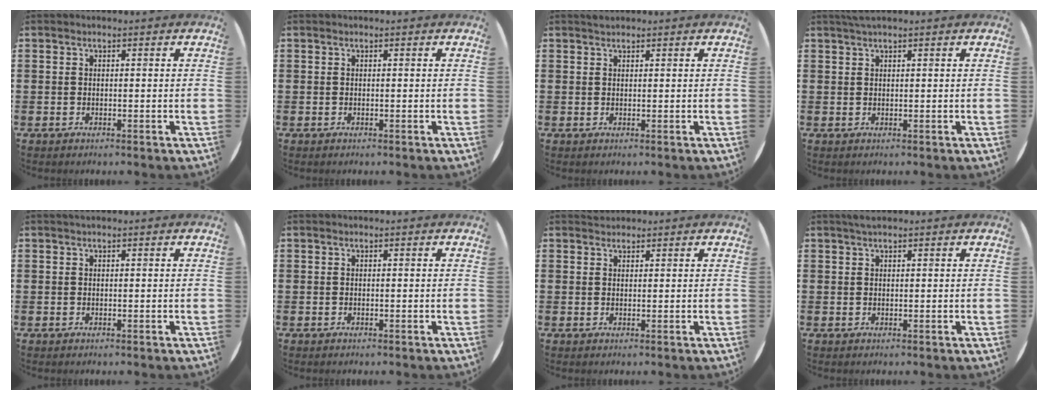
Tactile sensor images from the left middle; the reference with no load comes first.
{"total": 0.0}
{"total": 0.6, "force": [0.6, 0.2, 0.1], "torque": [-0.003, 0.001, 0.012]}
{"total": 1.1, "force": [0.9, -0.1, 0.7], "torque": [-0.014, 0.002, 0.016]}
{"total": 0.0}
{"total": 0.0}
{"total": 1.0, "force": [0.9, 0.3, -0.1], "torque": [-0.001, 0.002, 0.019]}
{"total": 0.9, "force": [0.8, 0.1, 0.5], "torque": [-0.010, 0.002, 0.014]}